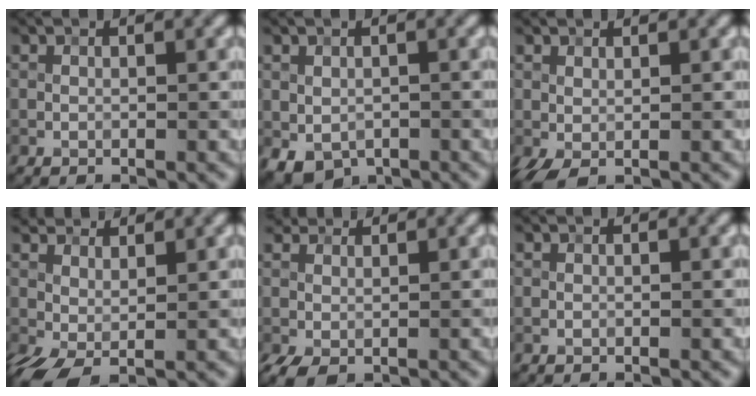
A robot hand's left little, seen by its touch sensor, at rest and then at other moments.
{"total": 3.1, "force": [-1.1, 2.3, 1.8], "torque": [-0.031, -0.011, -0.016]}
{"total": 1.3, "force": [-0.1, 0.5, 1.2], "torque": [-0.036, 0.001, -0.002]}
{"total": 5.5, "force": [1.8, 3.2, 4.1], "torque": [-0.094, 0.008, 0.029]}
{"total": 3.9, "force": [1.2, 2.7, 2.5], "torque": [-0.061, 0.005, 0.020]}
{"total": 0.0}